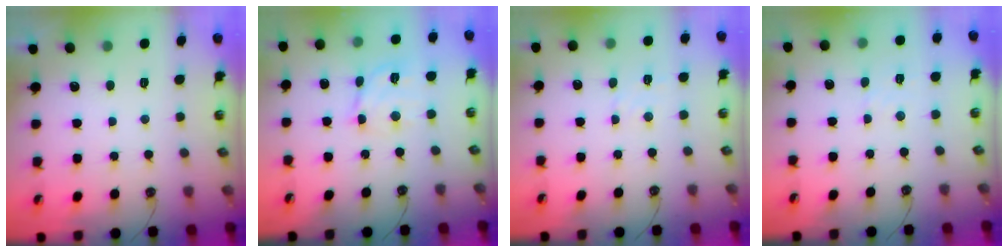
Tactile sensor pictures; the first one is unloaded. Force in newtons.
{"total": 11.6, "press": 11.5, "slide": 1.7}
{"total": 4.4, "press": 4.3, "slide": 0.6}
{"total": 2.9, "press": 2.9, "slide": 0.4}